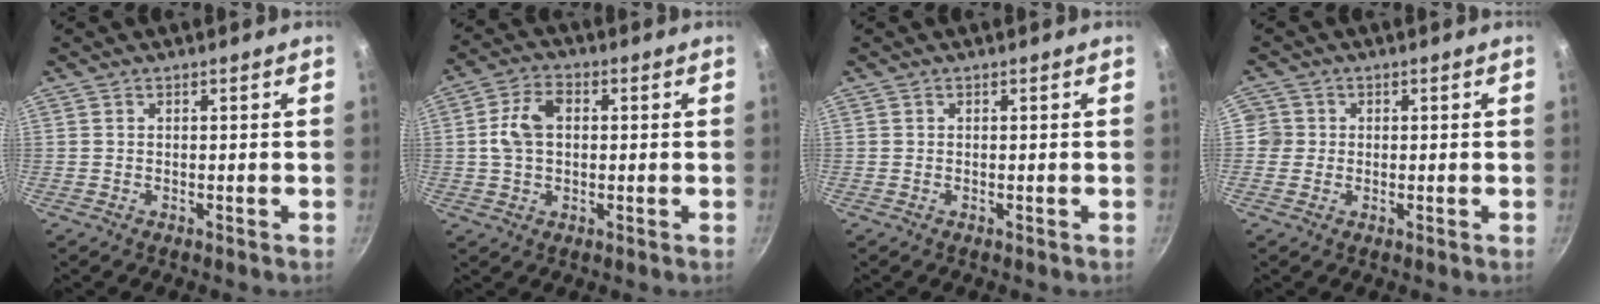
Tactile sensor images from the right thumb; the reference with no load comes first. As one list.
[{"total": 7.4, "force": [0.7, 5.0, 5.4], "torque": [-0.094, 0.018, 0.005]}, {"total": 0.0}, {"total": 3.1, "force": [-0.2, 3.0, 0.5], "torque": [0.016, 0.008, -0.011]}]